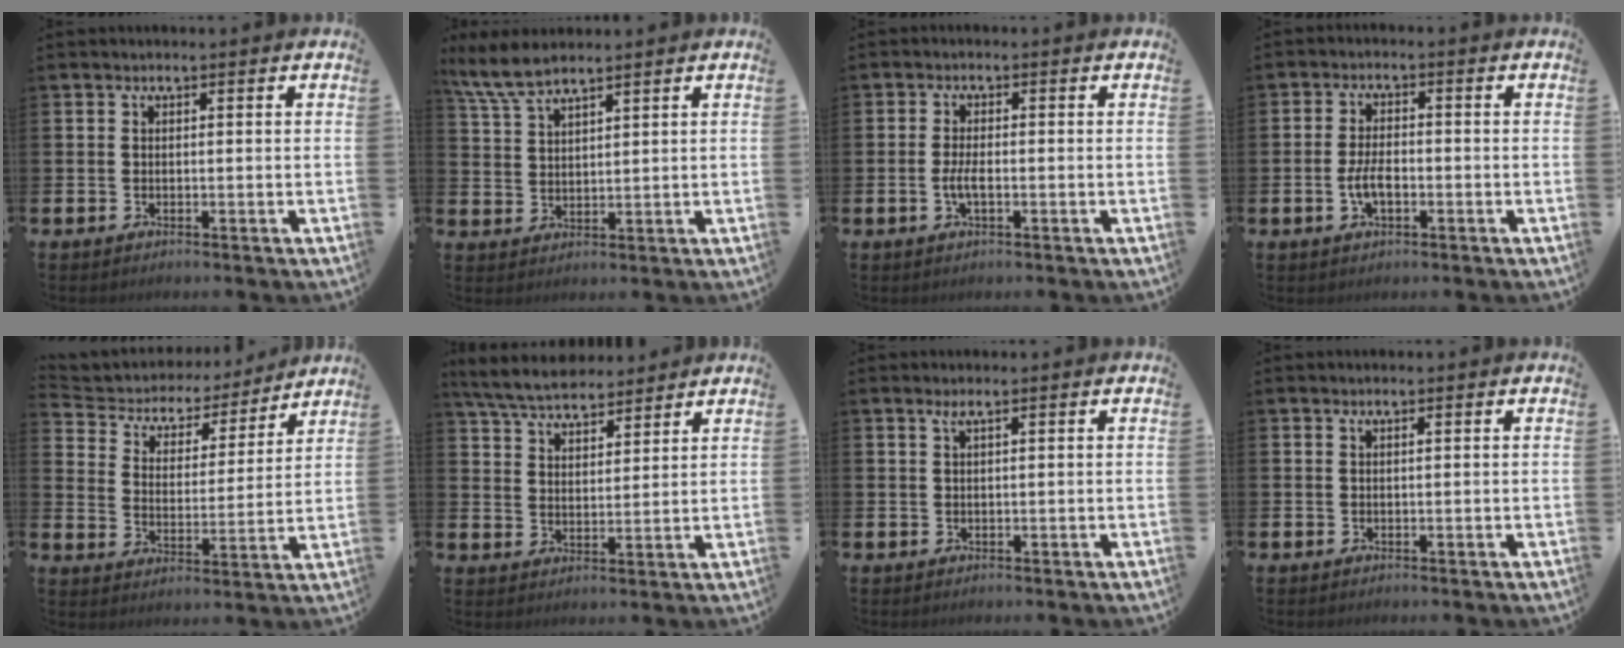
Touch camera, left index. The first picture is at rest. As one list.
[{"total": 6.1, "force": [5.4, 1.1, 2.5], "torque": [-0.068, -0.014, 0.101]}, {"total": 2.4, "force": [-0.6, 0.7, 2.2], "torque": [-0.040, 0.000, -0.012]}, {"total": 3.8, "force": [-0.9, 1.8, 3.2], "torque": [-0.055, -0.001, -0.020]}, {"total": 5.1, "force": [4.5, 2.4, 0.7], "torque": [-0.038, -0.039, 0.069]}, {"total": 6.2, "force": [5.9, 1.3, 1.4], "torque": [-0.055, -0.022, 0.108]}, {"total": 0.8, "force": [0.5, 0.0, 0.7], "torque": [-0.016, 0.003, 0.008]}, {"total": 0.0}]